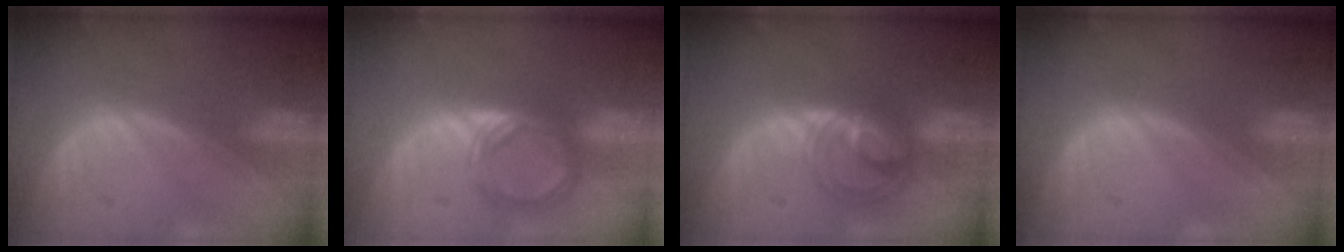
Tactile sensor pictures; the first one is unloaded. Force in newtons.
{"total": 5.3, "press": 4.9, "slide": 2.0}
{"total": 5.5, "press": 5.5, "slide": 0.6}
{"total": 0.0}